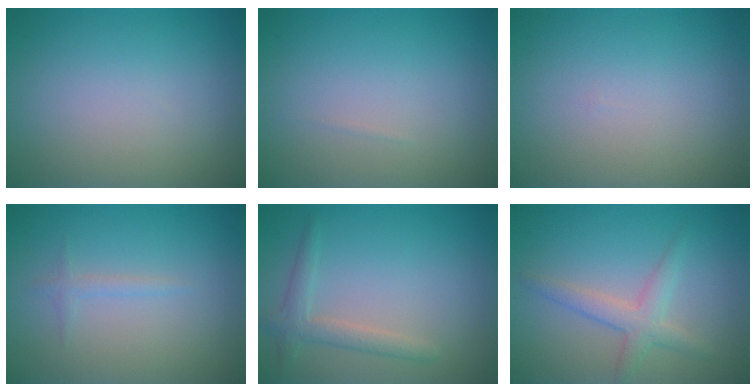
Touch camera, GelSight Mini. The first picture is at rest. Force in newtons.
{"total": 0.0}
{"total": 0.0}
{"total": 0.8, "press": 0.8, "slide": 0.0}
{"total": 2.2, "press": 2.2, "slide": 0.1}
{"total": 2.6, "press": 2.6, "slide": 0.1}